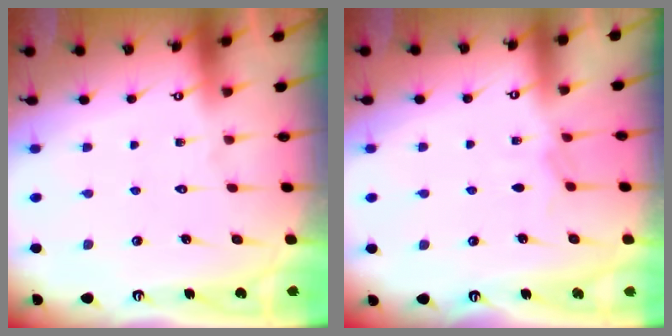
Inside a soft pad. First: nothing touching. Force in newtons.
{"total": 3.8, "press": 3.7, "slide": 0.6}